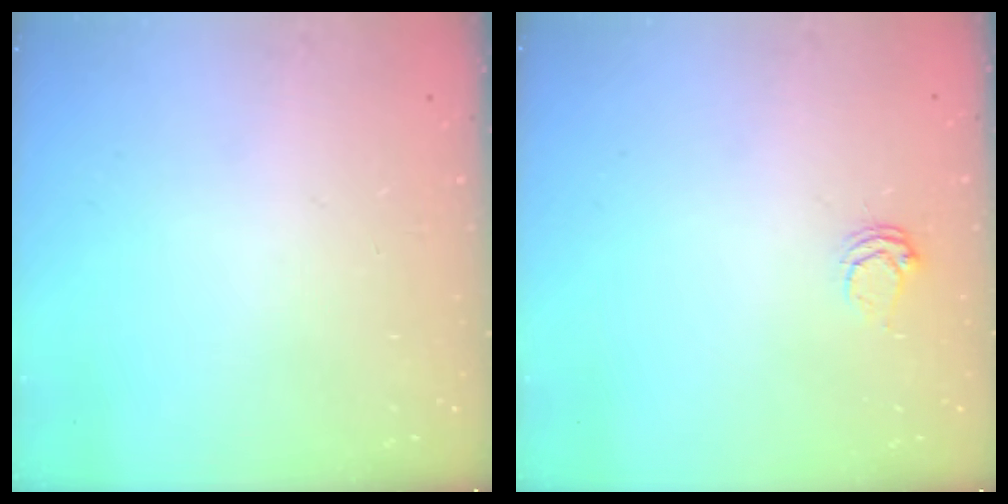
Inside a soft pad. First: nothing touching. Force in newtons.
{"total": 3.6, "press": 3.6, "slide": 0.5}